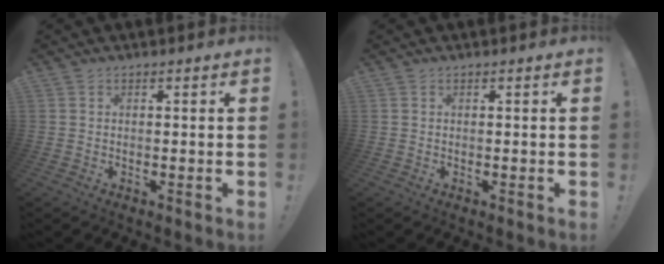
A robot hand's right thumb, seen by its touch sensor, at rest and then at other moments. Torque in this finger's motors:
{"motor_torque": [-0.05, 0.15, -0.18, 0.04, 0.04]}